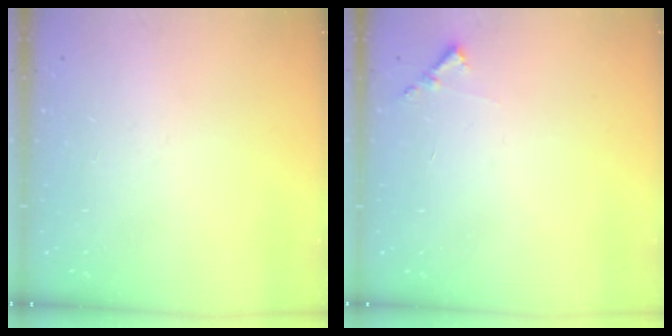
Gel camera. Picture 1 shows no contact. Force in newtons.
{"total": 5.8, "press": 5.8, "slide": 0.4}